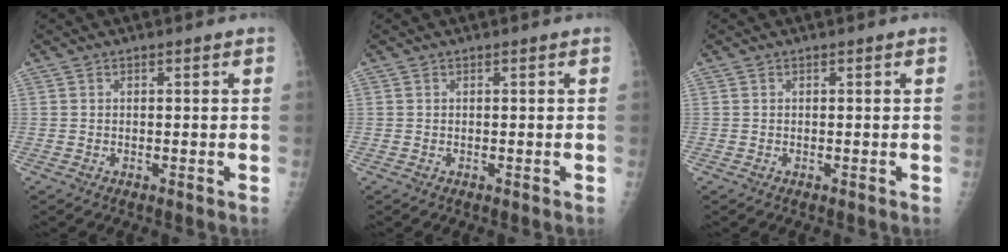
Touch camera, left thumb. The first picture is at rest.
{"total": 0.0}
{"total": 0.0}